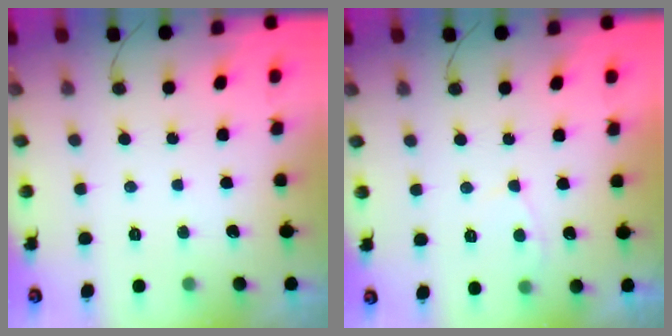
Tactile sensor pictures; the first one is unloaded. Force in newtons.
{"total": 3.6, "press": 3.5, "slide": 0.4}